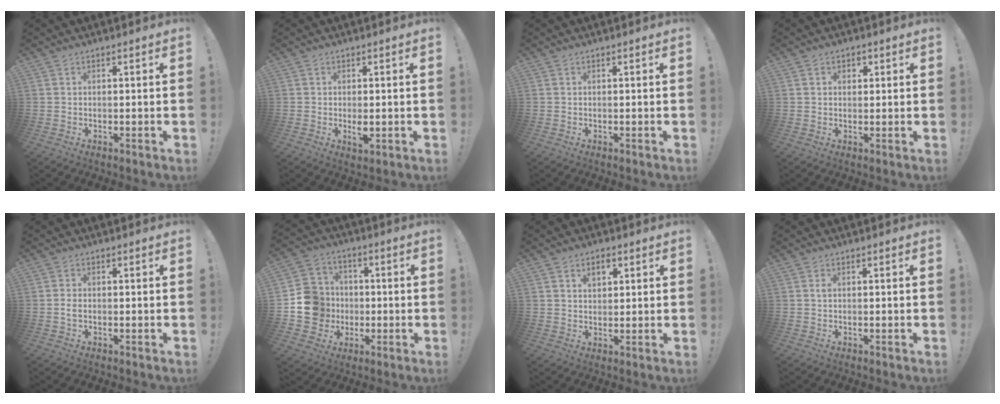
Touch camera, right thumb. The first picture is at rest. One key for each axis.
{"total": 2.9, "fx": -0.2, "fy": 1.8, "fz": 2.3, "tx": -0.021, "ty": -0.002, "tz": -0.002}
{"total": 0.0}
{"total": 2.1, "fx": 0.7, "fy": 1.8, "fz": 0.8, "tx": -0.004, "ty": 0.000, "tz": 0.009}
{"total": 1.5, "fx": -0.4, "fy": 0.8, "fz": 1.2, "tx": -0.022, "ty": 0.003, "tz": -0.007}
{"total": 14.4, "fx": -2.0, "fy": 13.4, "fz": 4.8, "tx": -0.055, "ty": 0.024, "tz": -0.025}
{"total": 4.3, "fx": 2.0, "fy": 2.9, "fz": 2.4, "tx": -0.025, "ty": -0.005, "tz": 0.032}
{"total": 0.5, "fx": 0.1, "fy": 0.3, "fz": 0.4, "tx": -0.011, "ty": 0.004, "tz": 0.001}